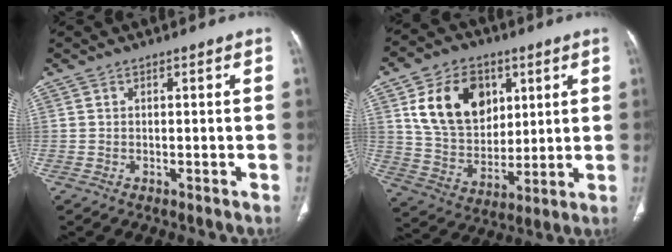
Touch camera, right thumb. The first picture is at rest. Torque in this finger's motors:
{"motor_torque": [0.45, 2.27, 0.23, -0.11, 0.04]}